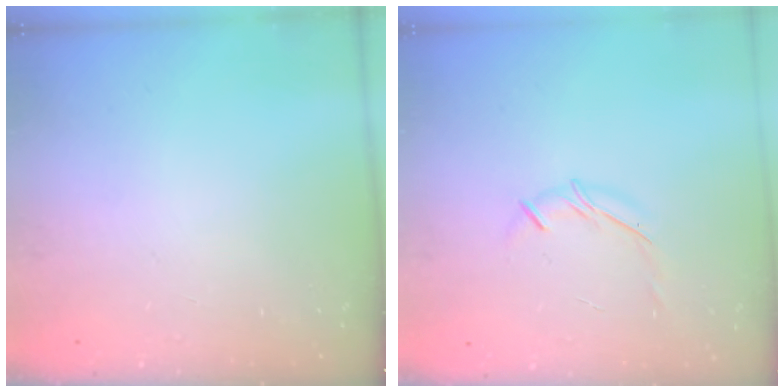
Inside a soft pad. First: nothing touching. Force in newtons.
{"total": 5.8, "press": 5.7, "slide": 1.2}